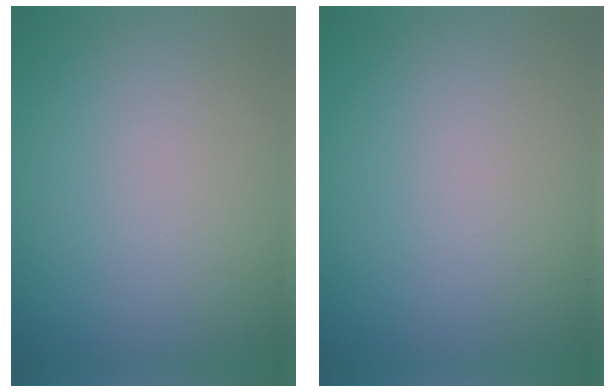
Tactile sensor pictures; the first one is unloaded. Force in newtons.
{"total": 0.0}